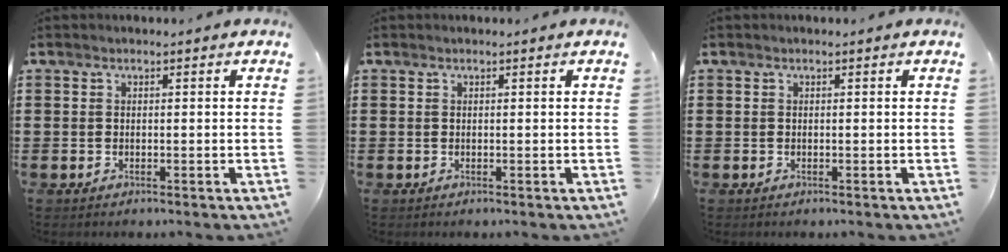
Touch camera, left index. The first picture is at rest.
{"total": 0.0}
{"total": 0.0}